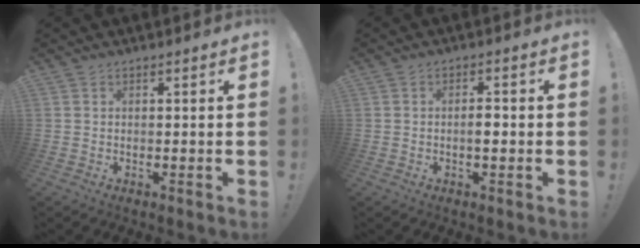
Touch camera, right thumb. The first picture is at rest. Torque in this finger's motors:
{"motor_torque": [0.50, 0.69, 0.44, -0.48, 0.00]}